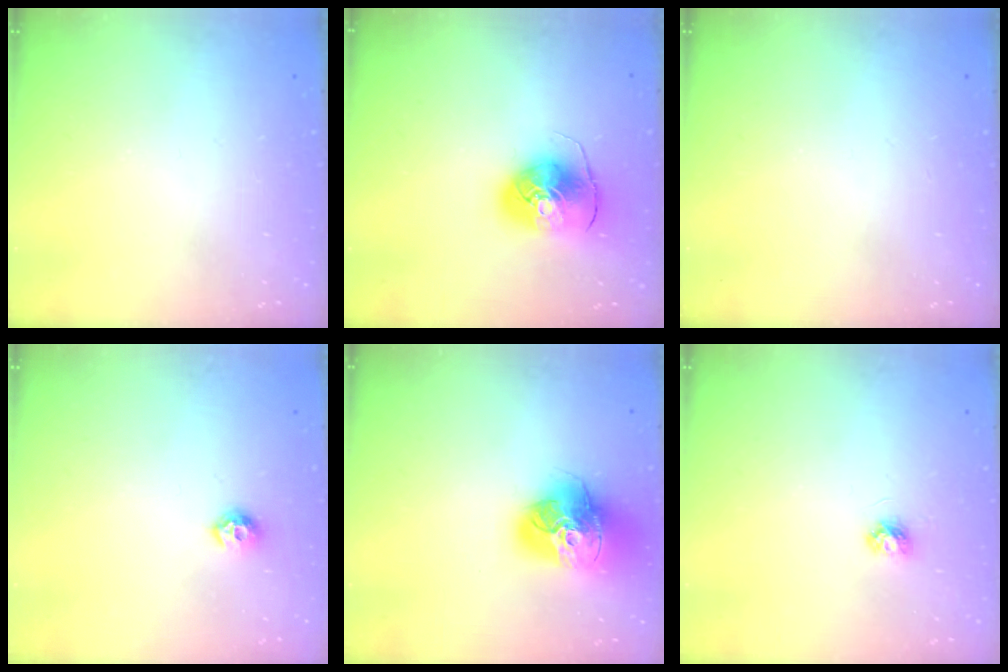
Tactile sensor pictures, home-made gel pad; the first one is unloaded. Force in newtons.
{"total": 9.7, "press": 9.6, "slide": 1.3}
{"total": 0.0}
{"total": 7.2, "press": 7.1, "slide": 1.0}
{"total": 18.8, "press": 18.6, "slide": 2.1}
{"total": 3.9, "press": 3.9, "slide": 0.5}